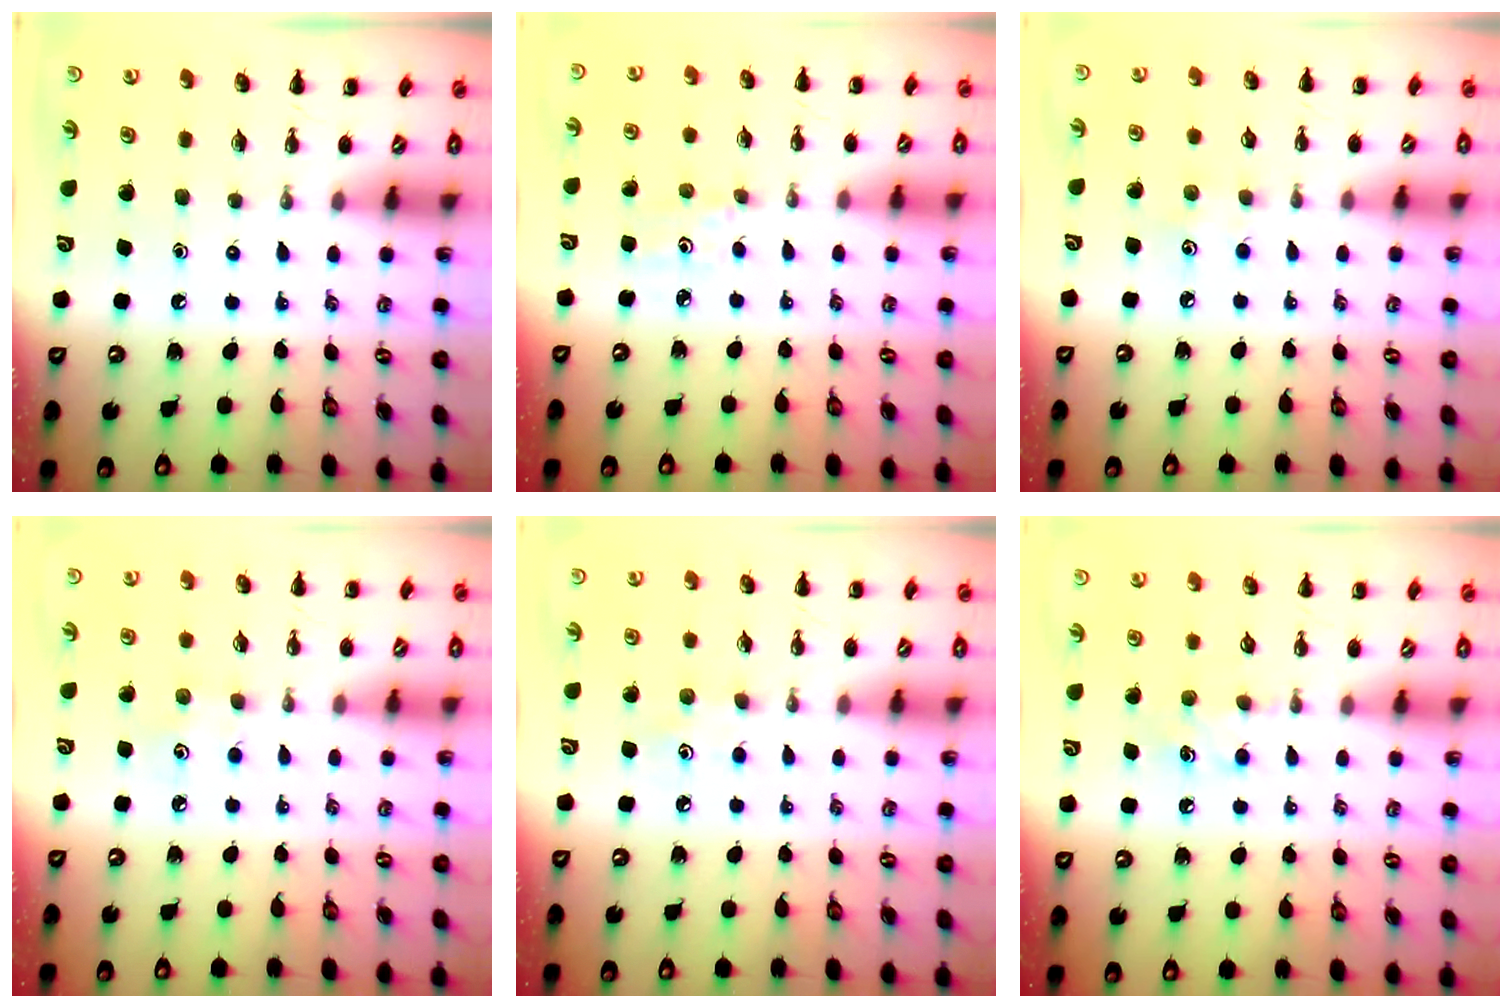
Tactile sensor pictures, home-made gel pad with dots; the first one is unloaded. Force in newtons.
{"total": 2.8, "press": 2.6, "slide": 0.9}
{"total": 2.9, "press": 2.9, "slide": 0.6}
{"total": 3.8, "press": 3.7, "slide": 1.0}
{"total": 2.9, "press": 2.8, "slide": 0.8}
{"total": 6.9, "press": 6.6, "slide": 2.0}